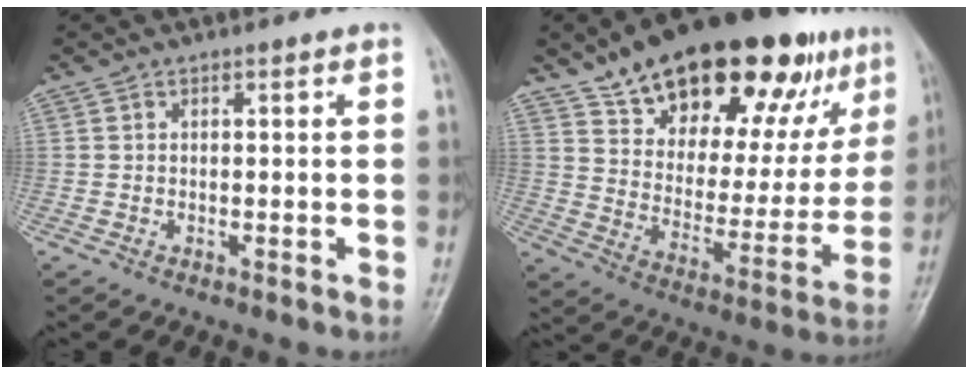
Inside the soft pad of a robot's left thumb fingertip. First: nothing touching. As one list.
[{"total": 29.9, "force": [19.1, 12.9, 19.0], "torque": [-0.250, -0.041, 0.294]}]